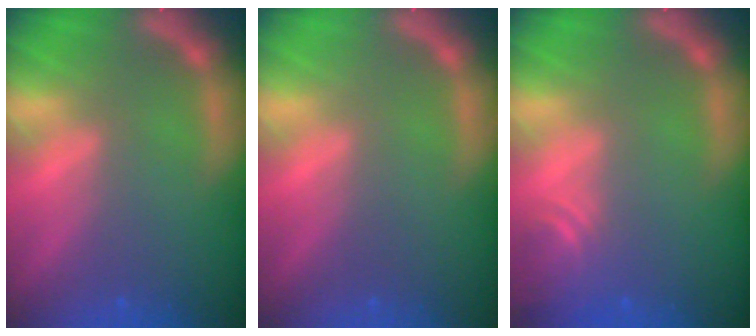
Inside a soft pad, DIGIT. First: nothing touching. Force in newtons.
{"total": 0.0}
{"total": 3.0}